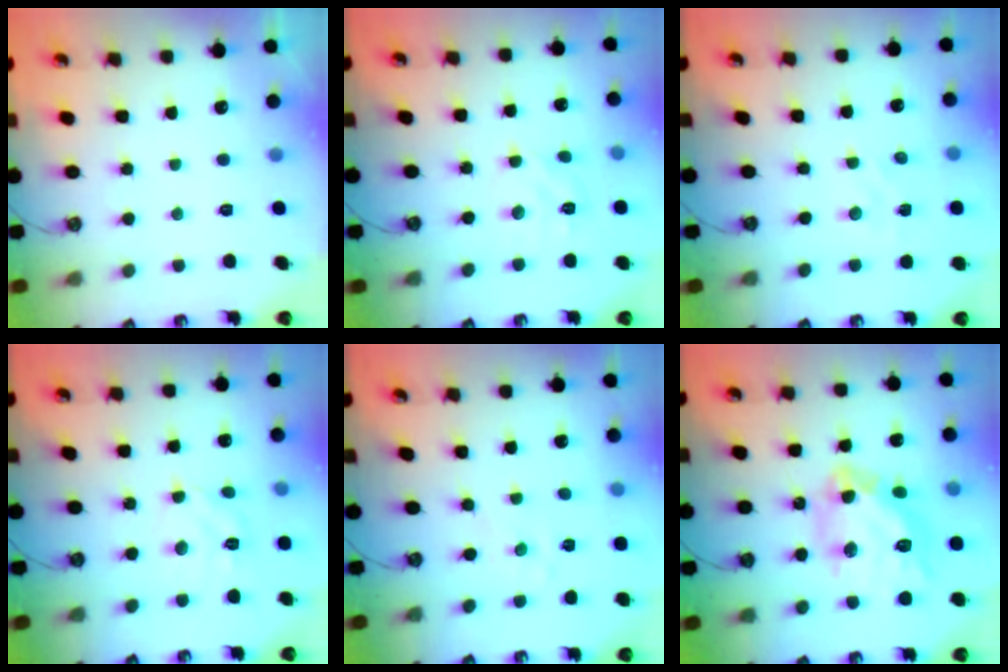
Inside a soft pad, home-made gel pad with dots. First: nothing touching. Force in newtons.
{"total": 5.3, "press": 5.3, "slide": 0.3}
{"total": 1.8, "press": 1.8, "slide": 0.3}
{"total": 9.4, "press": 9.3, "slide": 1.2}
{"total": 1.1, "press": 1.1, "slide": 0.2}
{"total": 16.9, "press": 16.8, "slide": 1.6}